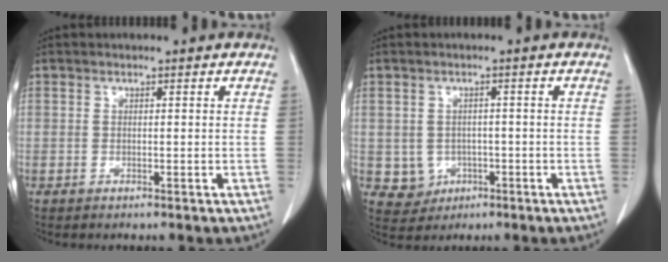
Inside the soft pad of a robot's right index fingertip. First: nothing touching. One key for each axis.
{"total": 4.1, "fx": -0.9, "fy": 4.0, "fz": 0.8, "tx": -0.006, "ty": 0.006, "tz": -0.005}